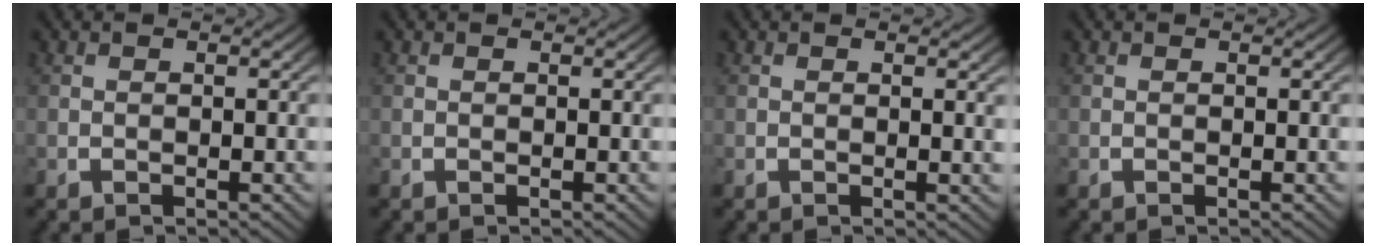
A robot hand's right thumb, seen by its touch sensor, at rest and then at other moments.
{"total": 0.0}
{"total": 0.6, "force": [0.4, 0.0, 0.5], "torque": [-0.009, -0.003, 0.005]}
{"total": 0.0}